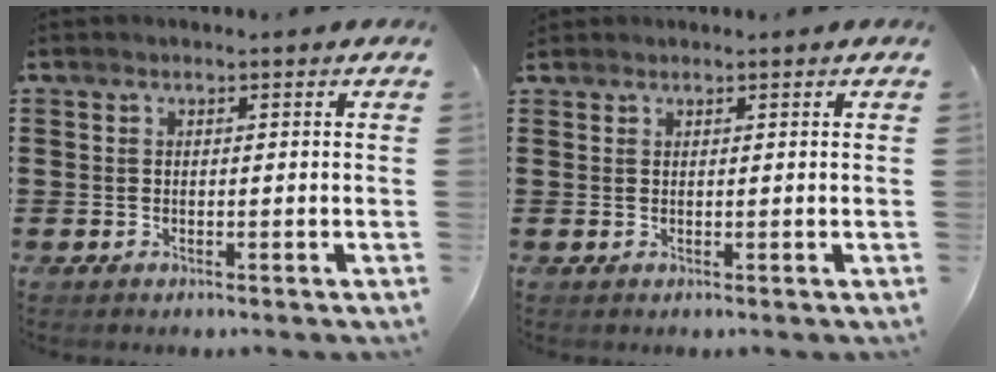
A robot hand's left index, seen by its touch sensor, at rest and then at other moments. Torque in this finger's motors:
{"motor_torque": [0.06, -0.08, 0.00, 0.00]}